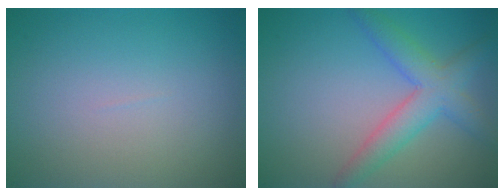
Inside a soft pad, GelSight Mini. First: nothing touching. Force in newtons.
{"total": 3.5, "press": 3.5, "slide": 0.2}